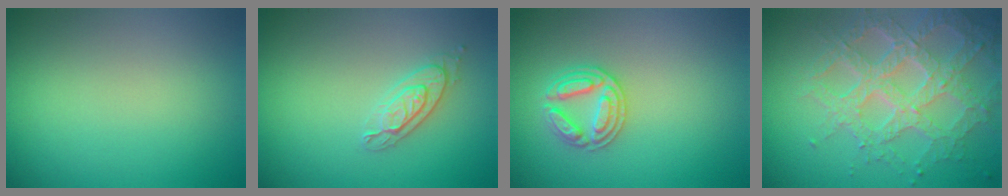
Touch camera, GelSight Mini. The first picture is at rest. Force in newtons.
{"total": 2.1, "press": 2.1, "slide": 0.5}
{"total": 2.7, "press": 2.7, "slide": 0.4}
{"total": 7.2, "press": 5.3, "slide": 4.9}